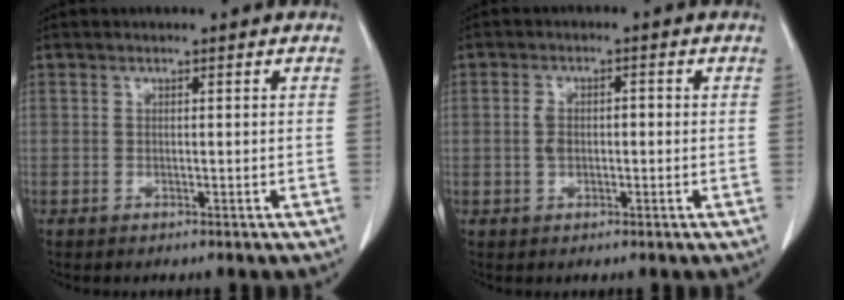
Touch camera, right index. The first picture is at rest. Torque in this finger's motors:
{"motor_torque": [0.09, 0.06, 0.04, 0.04]}